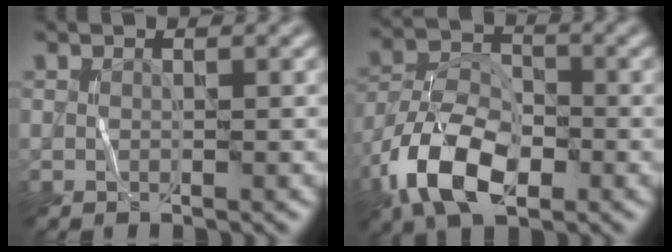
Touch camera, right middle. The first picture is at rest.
{"total": 8.9, "force": [-4.3, 4.9, 6.1], "torque": [-0.126, 0.001, -0.086]}